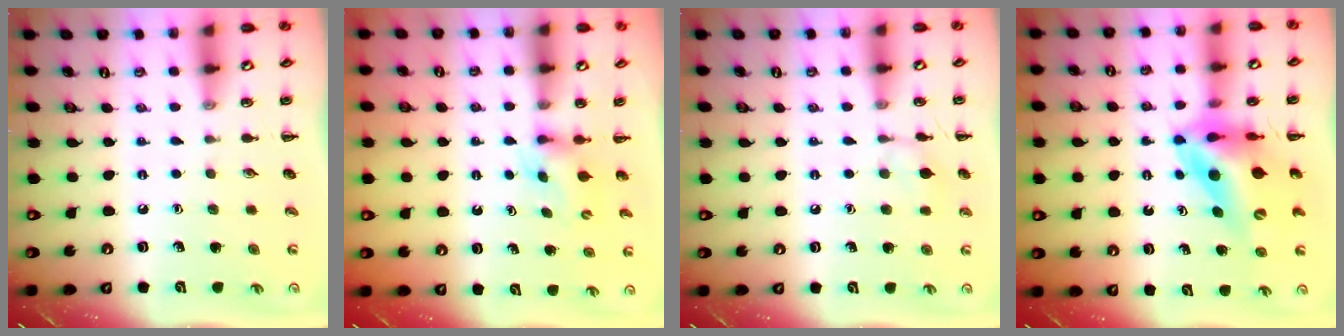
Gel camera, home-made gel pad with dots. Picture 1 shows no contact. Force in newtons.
{"total": 4.4, "press": 4.3, "slide": 0.9}
{"total": 7.0, "press": 6.7, "slide": 1.7}
{"total": 12.2, "press": 11.6, "slide": 3.6}